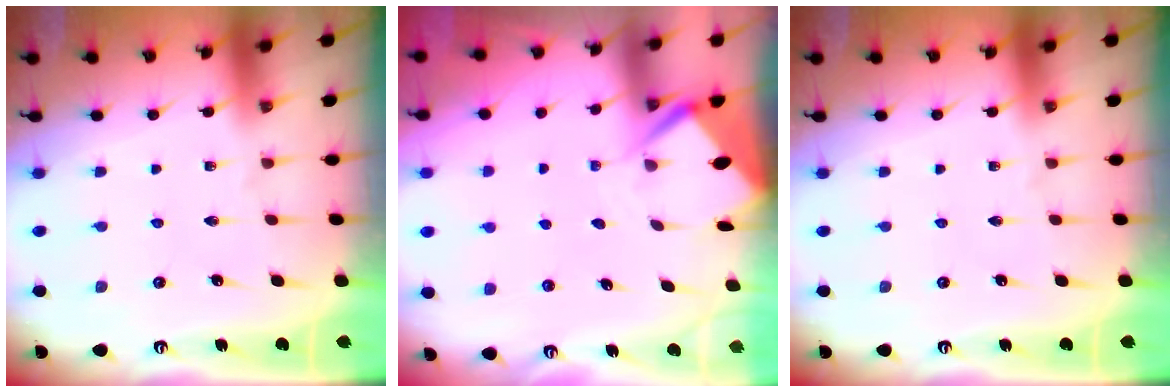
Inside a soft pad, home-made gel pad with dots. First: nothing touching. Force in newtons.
{"total": 3.7, "press": 3.7, "slide": 0.4}
{"total": 0.0}